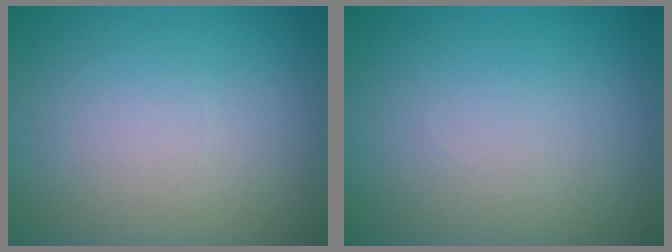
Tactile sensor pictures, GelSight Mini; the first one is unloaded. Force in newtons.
{"total": 0.0}